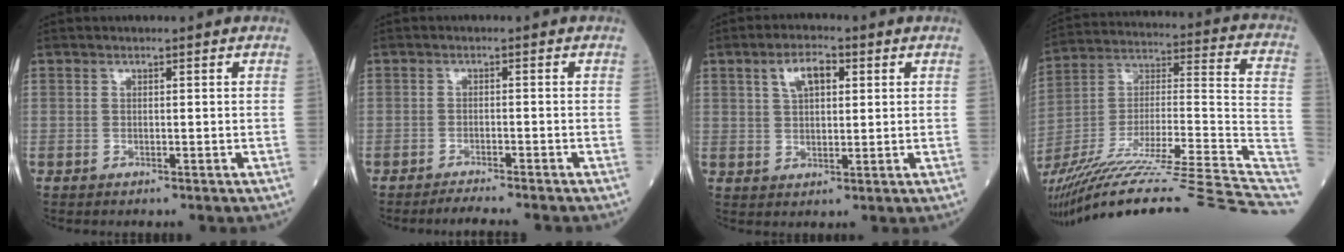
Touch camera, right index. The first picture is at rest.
{"total": 4.7, "force": [-4.4, -0.4, 1.8], "torque": [-0.023, -0.011, -0.066]}
{"total": 5.1, "force": [2.1, 2.2, 4.1], "torque": [-0.078, 0.011, 0.039]}
{"total": 34.9, "force": [-28.2, 0.4, 20.6], "torque": [-0.253, -0.030, -0.432]}